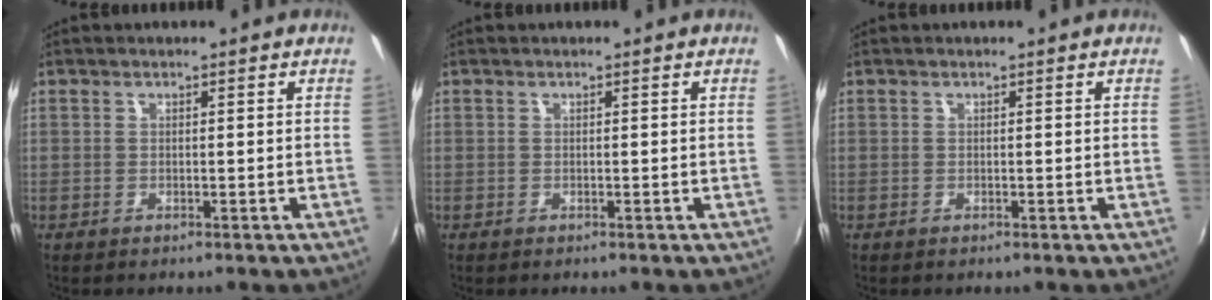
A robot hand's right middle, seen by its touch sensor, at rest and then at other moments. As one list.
[{"total": 0.0}, {"total": 0.0}]